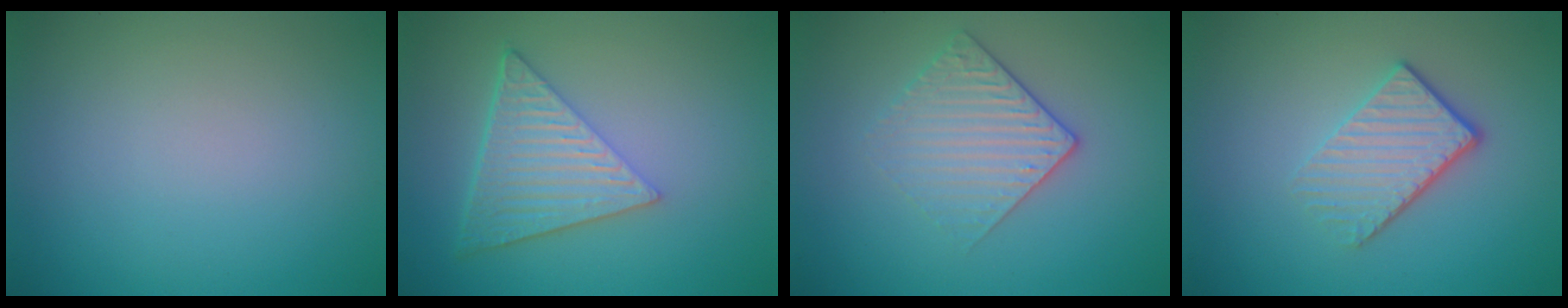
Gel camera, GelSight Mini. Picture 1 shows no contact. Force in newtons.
{"total": 6.6, "press": 4.7, "slide": 4.6}
{"total": 3.0, "press": 2.7, "slide": 1.3}
{"total": 3.8, "press": 2.8, "slide": 2.5}